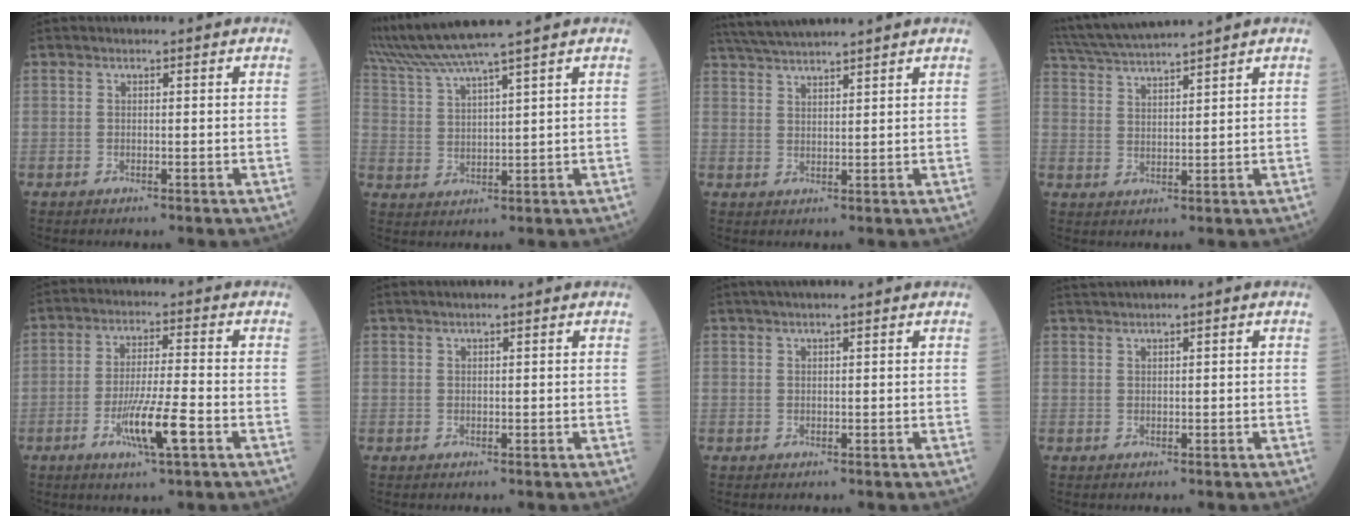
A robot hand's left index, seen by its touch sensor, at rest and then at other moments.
{"total": 9.3, "force": [8.1, -2.3, 4.0], "torque": [-0.082, 0.014, 0.158]}
{"total": 7.7, "force": [7.1, -0.8, 3.1], "torque": [-0.061, 0.033, 0.122]}
{"total": 9.1, "force": [8.4, -1.4, 3.3], "torque": [-0.066, 0.021, 0.154]}
{"total": 7.9, "force": [-3.3, 0.2, 7.2], "torque": [-0.139, -0.013, -0.060]}
{"total": 2.4, "force": [1.9, 0.0, 1.3], "torque": [-0.016, 0.026, 0.033]}
{"total": 4.5, "force": [3.7, 0.0, 2.6], "torque": [-0.036, 0.034, 0.057]}
{"total": 1.4, "force": [1.0, -0.1, 0.9], "torque": [-0.022, 0.016, 0.025]}